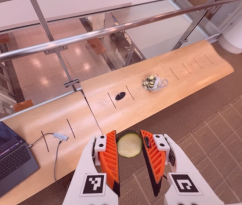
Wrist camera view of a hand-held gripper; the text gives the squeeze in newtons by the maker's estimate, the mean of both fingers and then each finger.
{"total": 10.2, "left": 10.6, "right": 9.8}